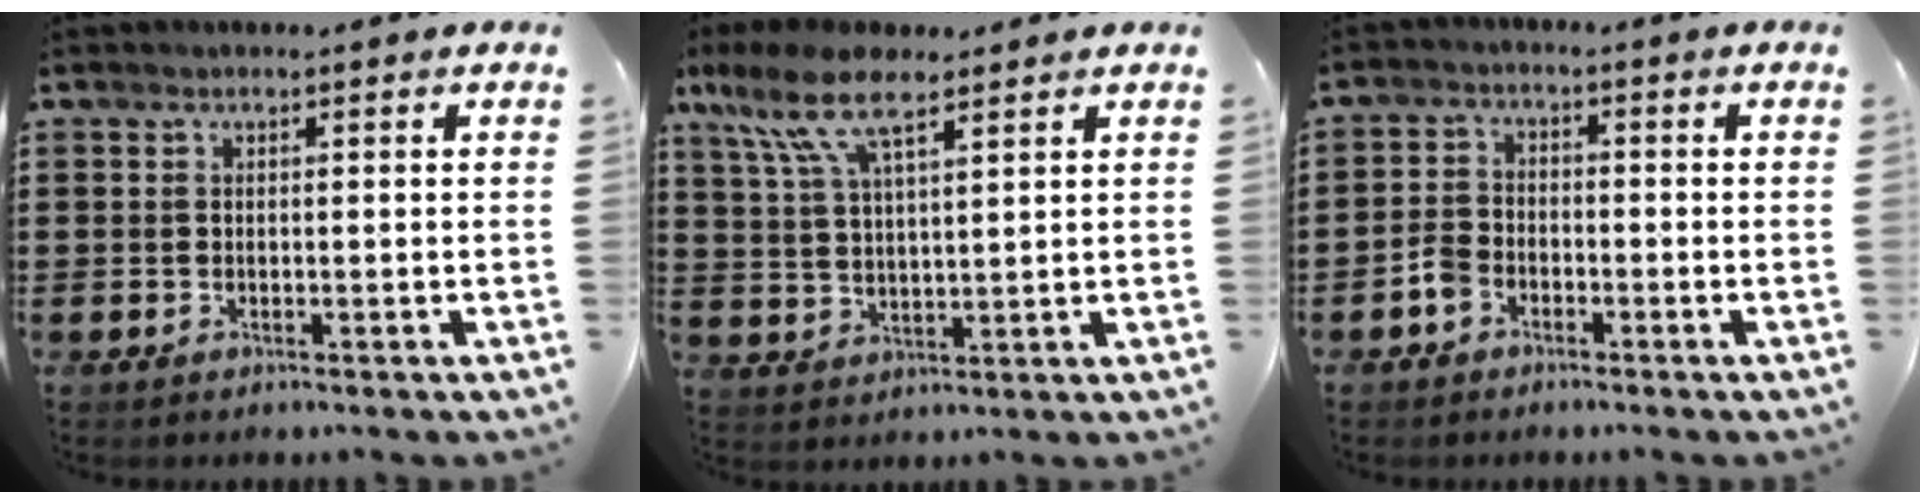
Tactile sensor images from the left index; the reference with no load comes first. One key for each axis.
{"total": 9.3, "fx": 6.3, "fy": 3.1, "fz": 6.2, "tx": -0.138, "ty": -0.004, "tz": 0.115}
{"total": 3.1, "fx": -2.1, "fy": 1.8, "fz": 1.2, "tx": -0.038, "ty": 0.003, "tz": -0.045}